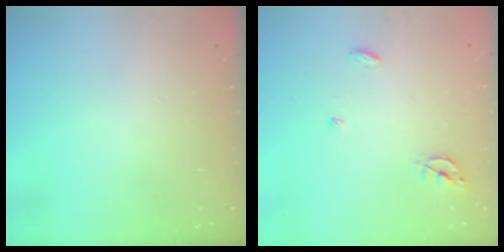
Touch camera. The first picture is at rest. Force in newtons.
{"total": 4.2, "press": 4.2, "slide": 0.3}